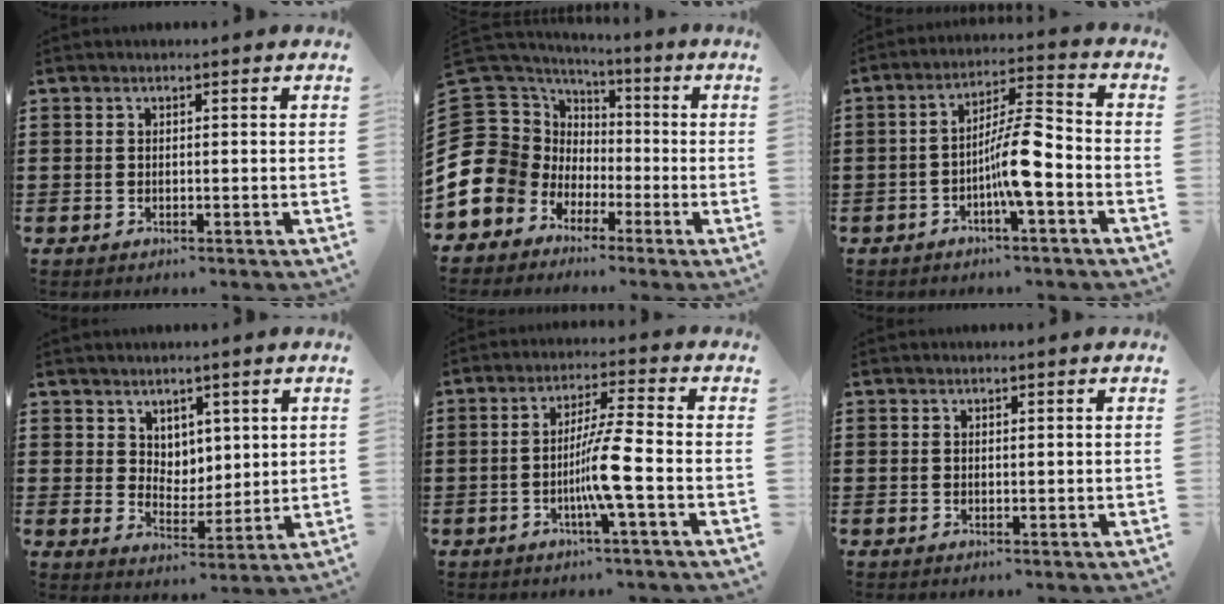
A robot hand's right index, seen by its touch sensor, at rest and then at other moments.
{"total": 13.7, "force": [-4.3, 12.5, 3.9], "torque": [-0.148, -0.010, -0.071]}
{"total": 8.7, "force": [-2.9, 1.4, 8.1], "torque": [-0.150, 0.005, -0.054]}
{"total": 4.4, "force": [3.2, 3.0, 0.1], "torque": [-0.020, -0.001, 0.061]}
{"total": 7.3, "force": [-2.4, -0.5, 6.9], "torque": [-0.131, -0.012, -0.048]}
{"total": 0.0}